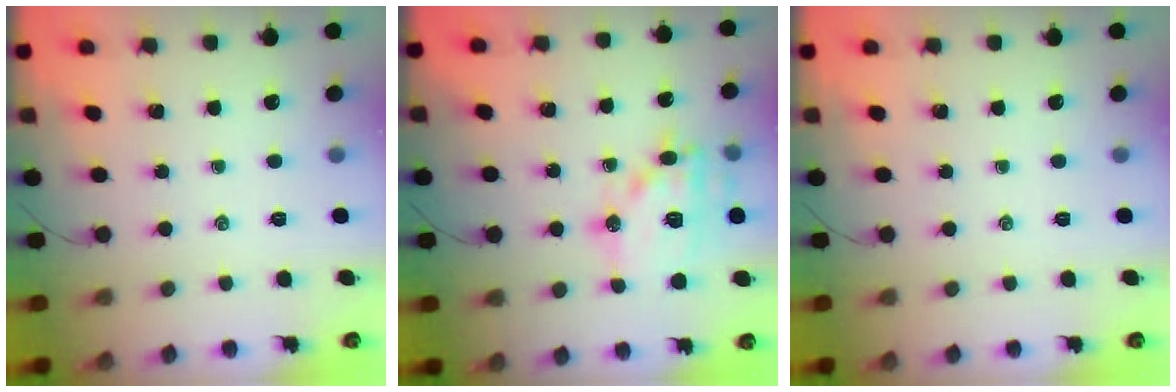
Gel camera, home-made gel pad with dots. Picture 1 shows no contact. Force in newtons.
{"total": 16.1, "press": 16.0, "slide": 2.0}
{"total": 0.0}